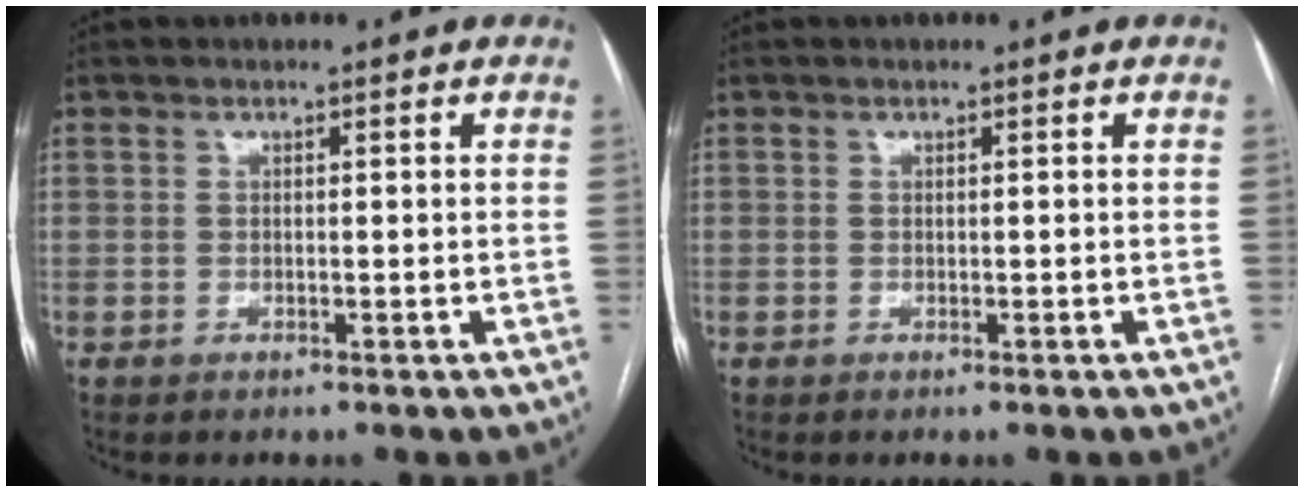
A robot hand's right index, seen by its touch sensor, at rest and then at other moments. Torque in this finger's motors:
{"motor_torque": [0.05, 0.07, -0.03, 0.01]}